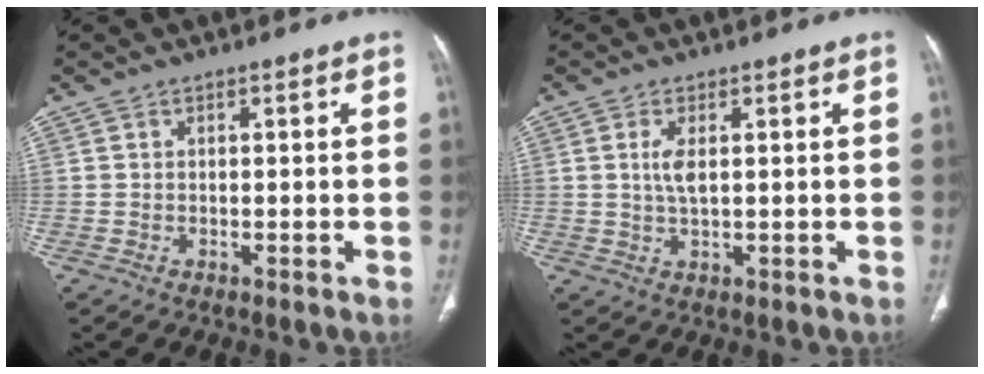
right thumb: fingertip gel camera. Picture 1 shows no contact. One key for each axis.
{"total": 3.2, "fx": 0.7, "fy": 1.1, "fz": 2.9, "tx": -0.070, "ty": -0.002, "tz": 0.018}